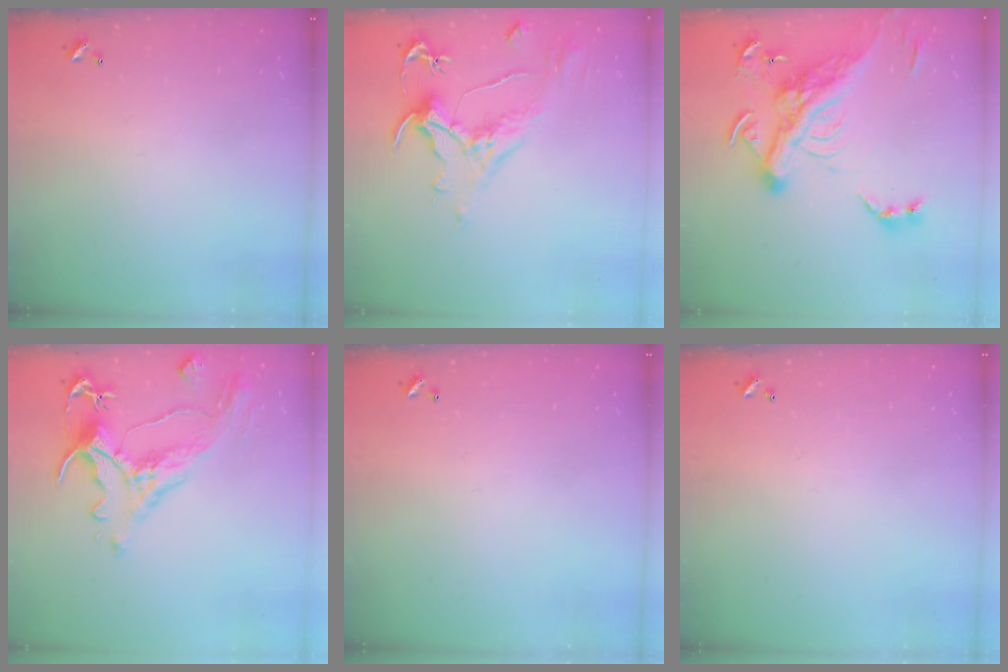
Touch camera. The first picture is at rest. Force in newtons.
{"total": 1.6, "press": 0.7, "slide": 1.5}
{"total": 14.9, "press": 14.6, "slide": 2.7}
{"total": 1.6, "press": 0.8, "slide": 1.4}
{"total": 0.0}
{"total": 0.0}